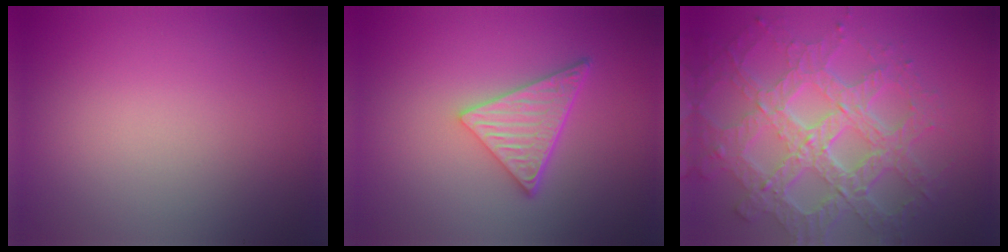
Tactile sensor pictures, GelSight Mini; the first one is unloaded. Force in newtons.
{"total": 4.9, "press": 3.5, "slide": 3.5}
{"total": 8.0, "press": 6.1, "slide": 5.2}